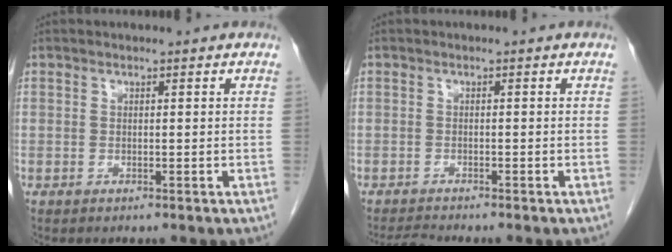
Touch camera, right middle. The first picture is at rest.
{"total": 1.9, "force": [-1.7, -0.7, 0.1], "torque": [-0.013, -0.015, -0.033]}